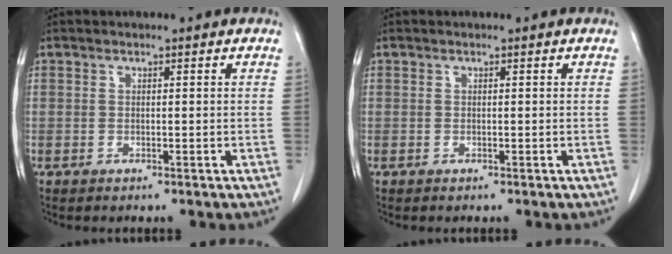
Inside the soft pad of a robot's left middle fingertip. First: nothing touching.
{"total": 0.0}